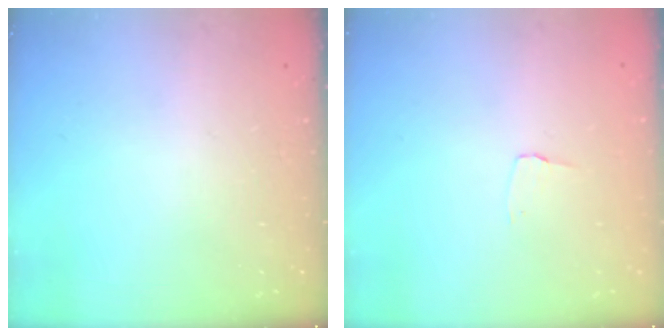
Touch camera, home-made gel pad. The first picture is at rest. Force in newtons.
{"total": 2.6, "press": 2.6, "slide": 0.2}